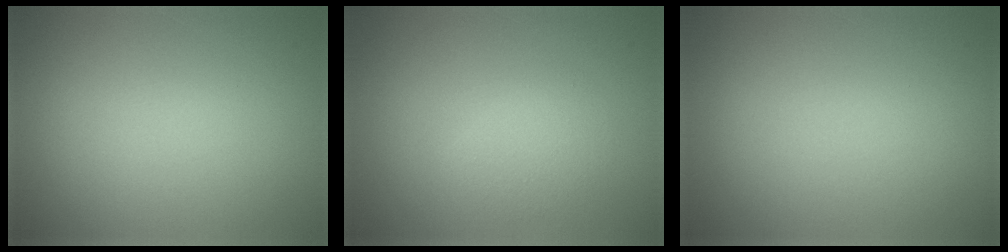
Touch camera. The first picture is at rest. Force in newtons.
{"total": 1.8, "press": 1.8, "slide": 0.1}
{"total": 0.0}